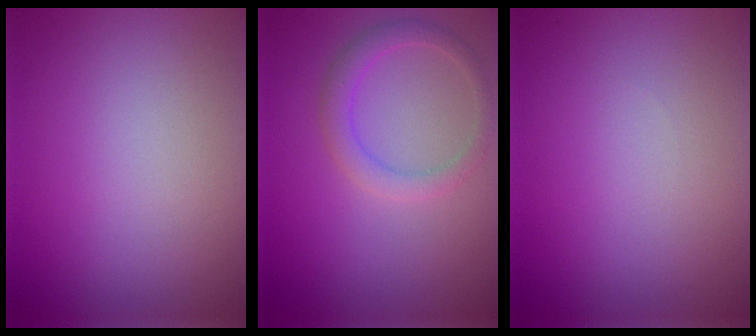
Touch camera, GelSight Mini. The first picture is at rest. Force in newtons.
{"total": 2.2, "press": 2.2, "slide": 0.1}
{"total": 0.0}